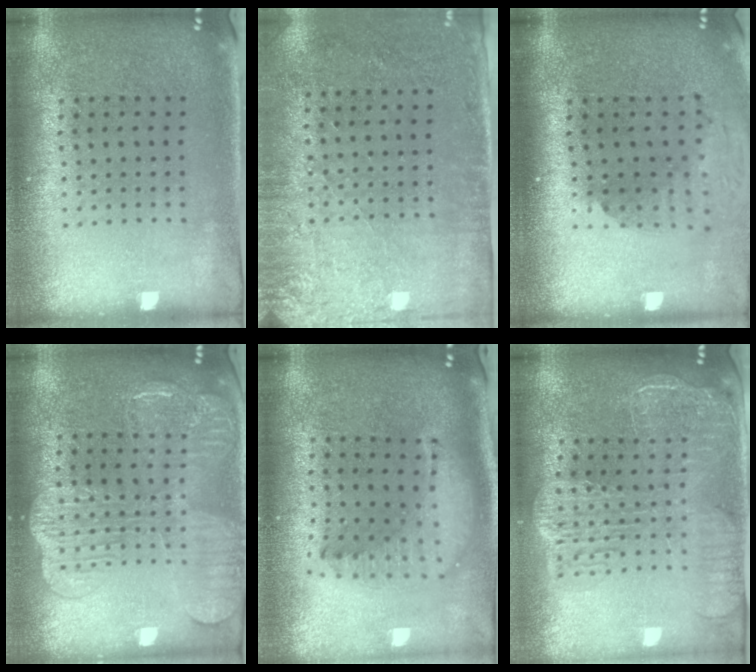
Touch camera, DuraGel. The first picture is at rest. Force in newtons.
{"total": 2.7, "press": 2.3, "slide": 1.5}
{"total": 1.9, "press": 1.4, "slide": 1.3}
{"total": 2.8, "press": 2.8, "slide": 0.6}
{"total": 1.8, "press": 1.5, "slide": 1.0}
{"total": 2.7, "press": 2.3, "slide": 1.4}